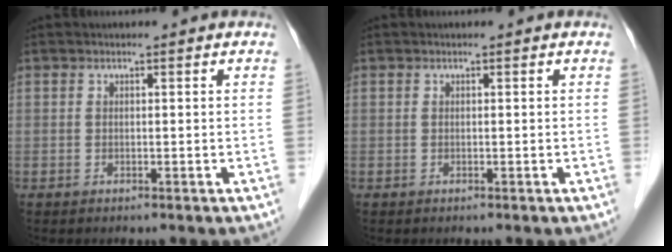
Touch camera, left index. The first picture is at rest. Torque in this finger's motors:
{"motor_torque": [0.00, 0.00, 0.00, 0.00]}